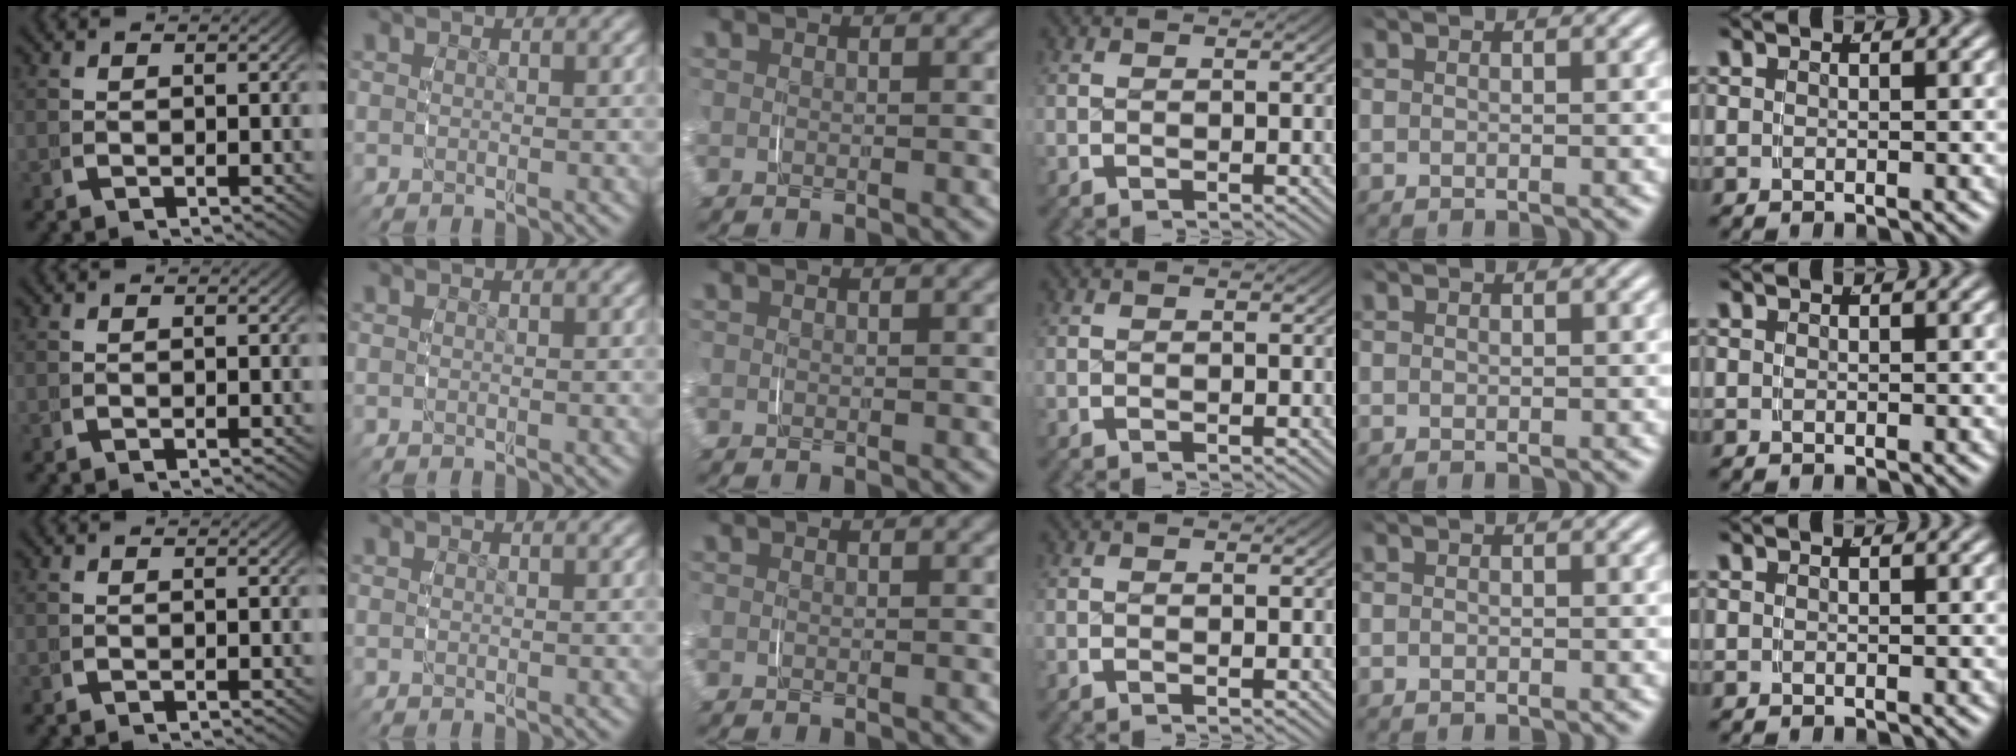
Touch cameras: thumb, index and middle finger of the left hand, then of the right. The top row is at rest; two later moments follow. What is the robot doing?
{"motion": "grasp_and_lifting", "object": "scarf"}